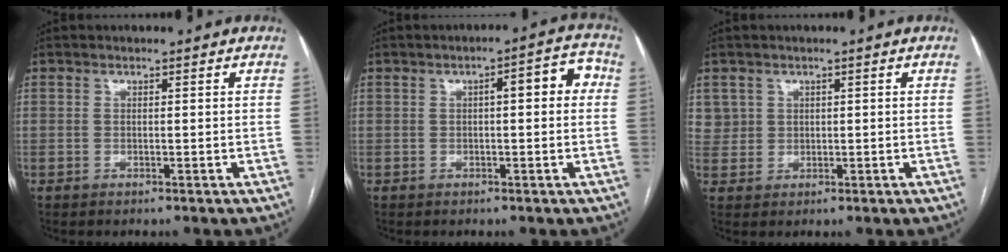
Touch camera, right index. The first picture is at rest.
{"total": 5.5, "force": [0.8, 1.5, 5.2], "torque": [-0.066, 0.027, 0.006]}
{"total": 2.8, "force": [1.2, 2.5, -0.2], "torque": [0.020, 0.008, 0.020]}